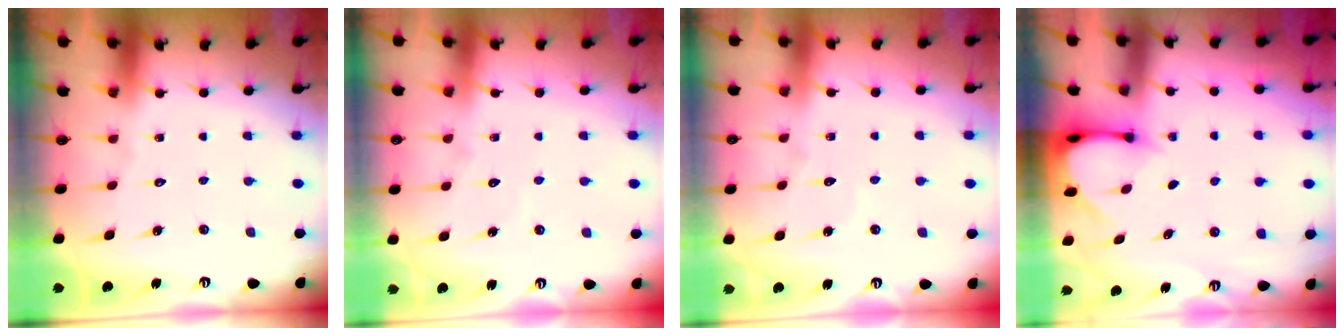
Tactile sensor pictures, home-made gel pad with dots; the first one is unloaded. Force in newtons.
{"total": 3.0, "press": 3.0, "slide": 0.3}
{"total": 3.0, "press": 3.0, "slide": 0.3}
{"total": 3.0, "press": 3.0, "slide": 0.2}